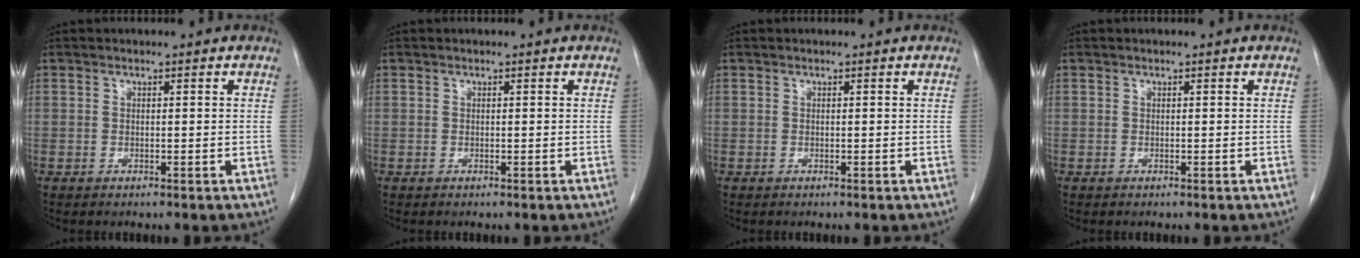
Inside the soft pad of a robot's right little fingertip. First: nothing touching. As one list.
[{"total": 0.0}, {"total": 0.0}, {"total": 0.0}]